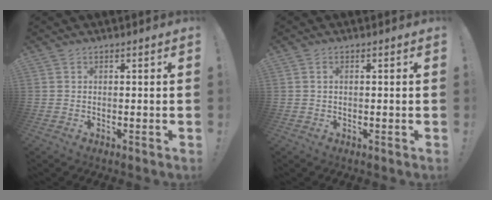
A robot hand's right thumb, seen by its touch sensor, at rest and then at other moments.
{"total": 0.9, "force": [0.1, 0.1, 0.8], "torque": [-0.020, 0.002, 0.002]}